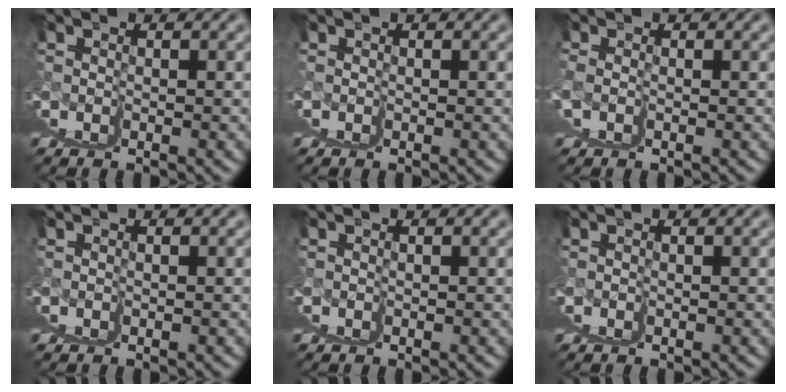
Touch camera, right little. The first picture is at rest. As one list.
[{"total": 0.6, "force": [0.1, -0.4, -0.4], "torque": [0.010, 0.002, 0.001]}, {"total": 1.0, "force": [0.5, 0.9, -0.1], "torque": [-0.007, -0.006, 0.009]}, {"total": 0.0}, {"total": 0.0}, {"total": 0.0}]